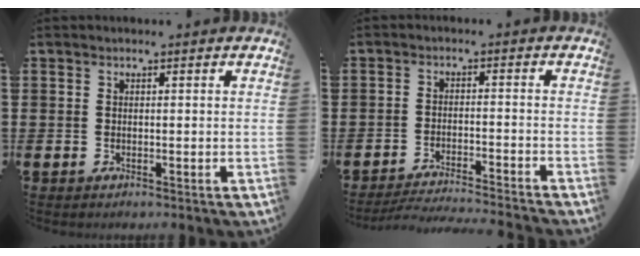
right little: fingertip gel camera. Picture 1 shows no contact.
{"total": 3.0, "force": [-2.9, -0.3, 0.6], "torque": [-0.010, -0.002, -0.059]}